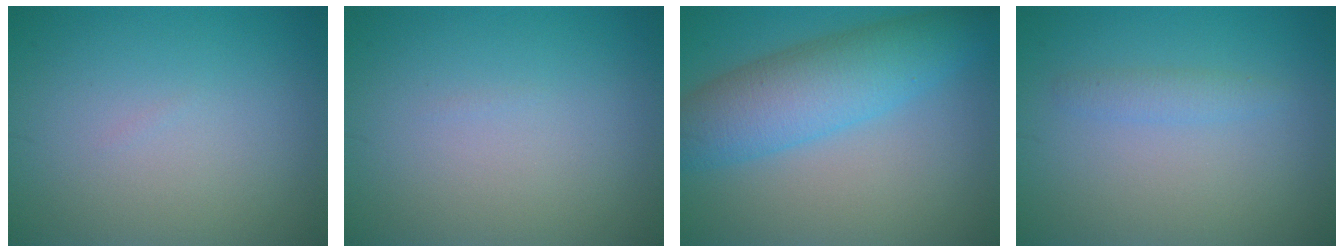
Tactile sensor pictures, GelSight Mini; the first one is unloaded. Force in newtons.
{"total": 0.0}
{"total": 7.1, "press": 7.1, "slide": 0.3}
{"total": 1.3, "press": 1.3, "slide": 0.0}